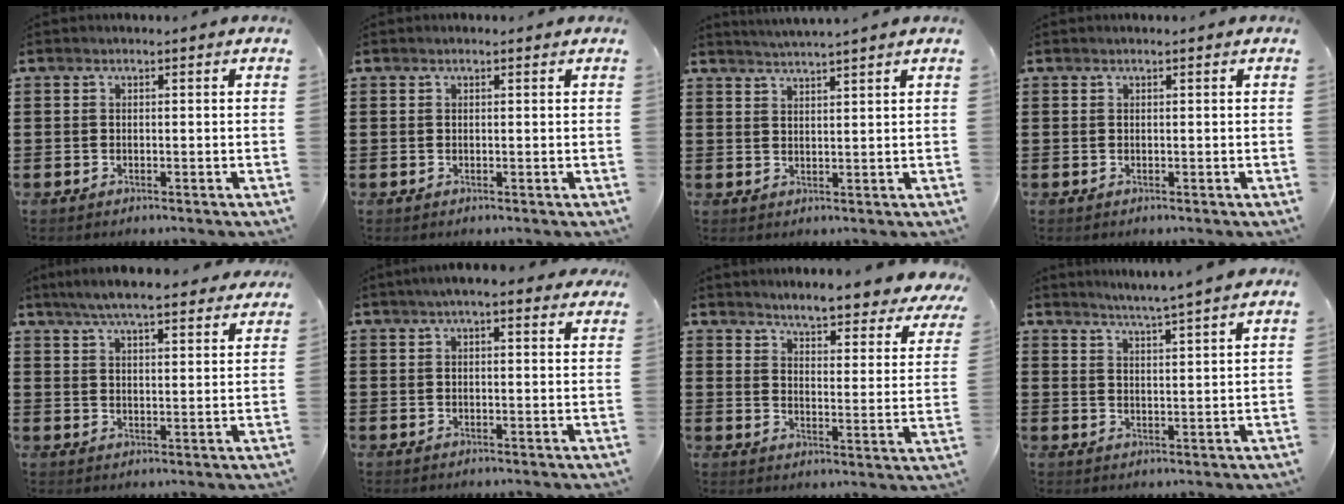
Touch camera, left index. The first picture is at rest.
{"total": 0.0}
{"total": 2.3, "force": [2.2, -0.7, 0.2], "torque": [-0.009, -0.007, 0.041]}
{"total": 0.0}
{"total": 6.6, "force": [5.9, 0.7, 2.8], "torque": [-0.071, -0.015, 0.108]}
{"total": 4.0, "force": [2.9, 0.8, 2.7], "torque": [-0.059, 0.008, 0.051]}
{"total": 4.8, "force": [4.7, -0.5, 1.1], "torque": [-0.039, -0.046, 0.075]}
{"total": 4.0, "force": [3.7, -1.2, 1.0], "torque": [-0.031, -0.020, 0.063]}